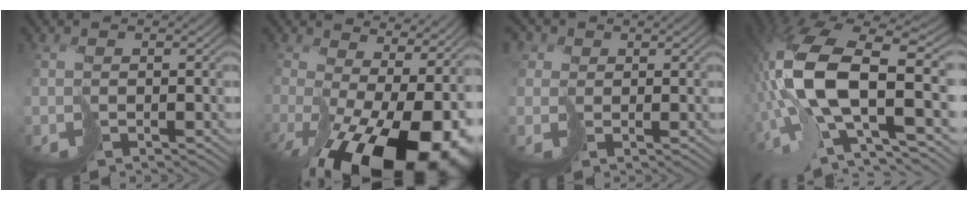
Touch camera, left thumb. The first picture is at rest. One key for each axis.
{"total": 17.1, "fx": -3.5, "fy": 8.6, "fz": 14.4, "tx": -0.227, "ty": -0.049, "tz": -0.018}
{"total": 3.0, "fx": 1.2, "fy": 2.7, "fz": 0.4, "tx": -0.034, "ty": 0.003, "tz": 0.012}
{"total": 15.5, "fx": -0.5, "fy": 5.7, "fz": 14.4, "tx": -0.312, "ty": 0.006, "tz": -0.004}